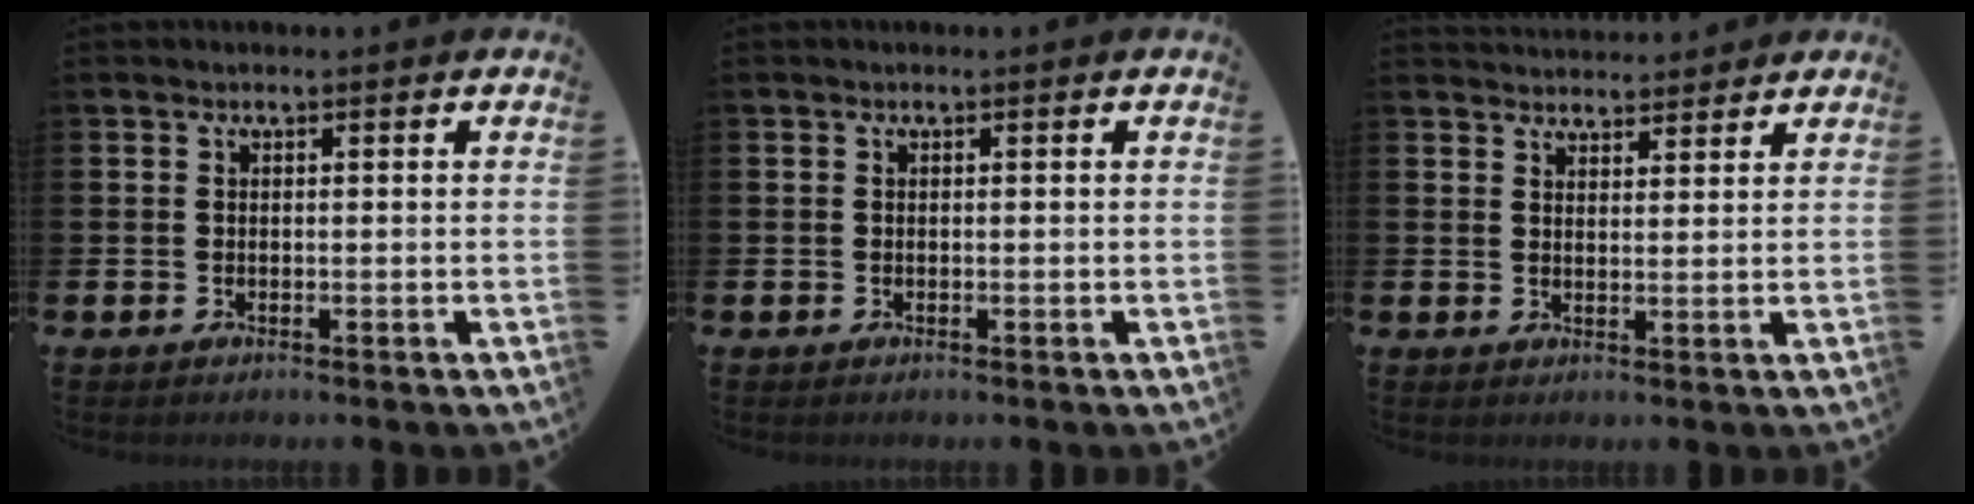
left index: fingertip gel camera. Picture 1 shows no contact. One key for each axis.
{"total": 0.0}
{"total": 3.3, "fx": 3.2, "fy": 0.7, "fz": -0.2, "tx": 0.006, "ty": -0.018, "tz": 0.057}